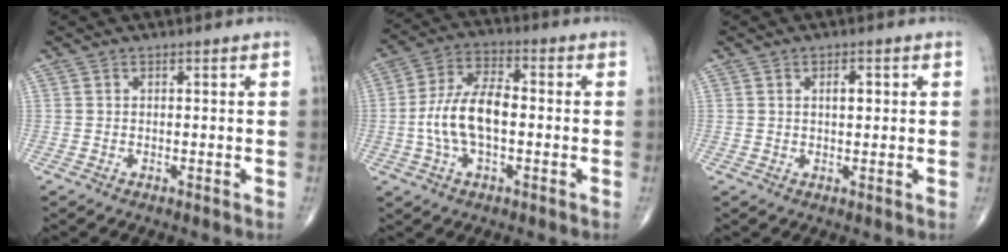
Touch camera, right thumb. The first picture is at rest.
{"total": 11.5, "force": [-1.3, 5.7, 9.9], "torque": [-0.199, 0.028, -0.029]}
{"total": 2.5, "force": [0.6, 1.2, 2.0], "torque": [-0.028, 0.000, 0.009]}